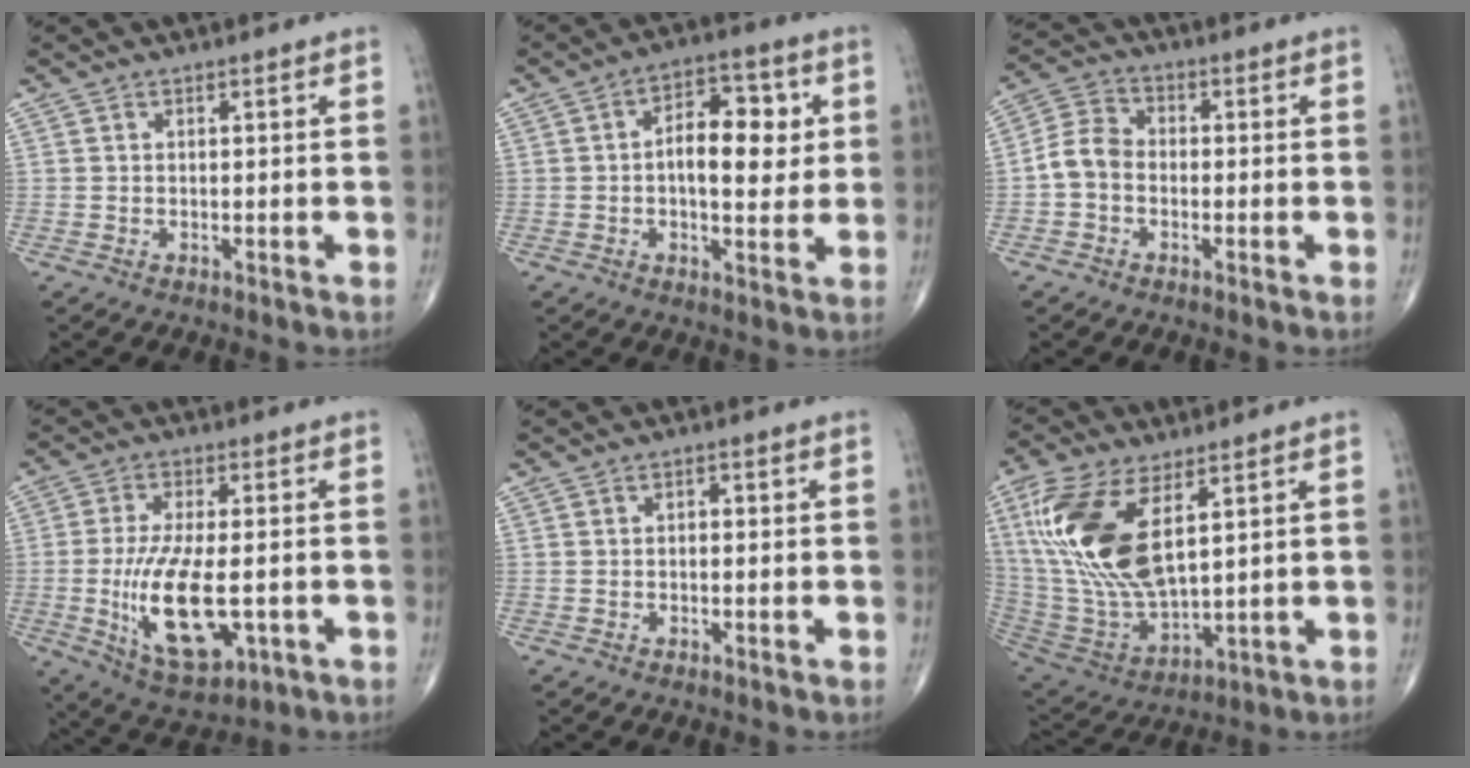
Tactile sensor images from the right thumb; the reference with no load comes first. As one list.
[{"total": 11.2, "force": [1.3, 6.0, 9.3], "torque": [-0.112, 0.009, 0.014]}, {"total": 5.9, "force": [-1.4, 4.5, 3.5], "torque": [-0.059, 0.020, -0.040]}, {"total": 14.9, "force": [-2.7, 6.3, 13.2], "torque": [-0.245, -0.014, -0.034]}, {"total": 1.1, "force": [0.1, 0.6, 0.9], "torque": [-0.015, 0.003, 0.000]}, {"total": 20.3, "force": [6.7, 9.2, 16.8], "torque": [-0.358, -0.030, 0.138]}]